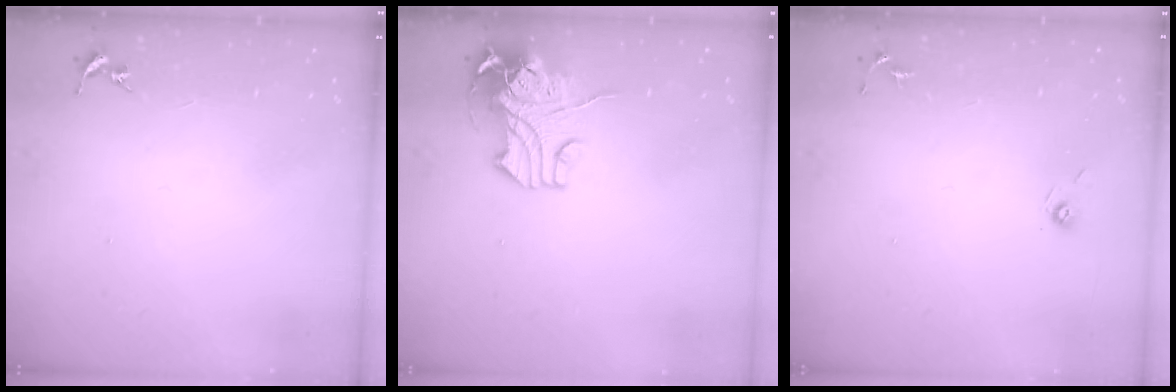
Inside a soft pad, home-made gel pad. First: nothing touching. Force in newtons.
{"total": 12.2, "press": 12.0, "slide": 2.1}
{"total": 4.7, "press": 4.4, "slide": 1.5}